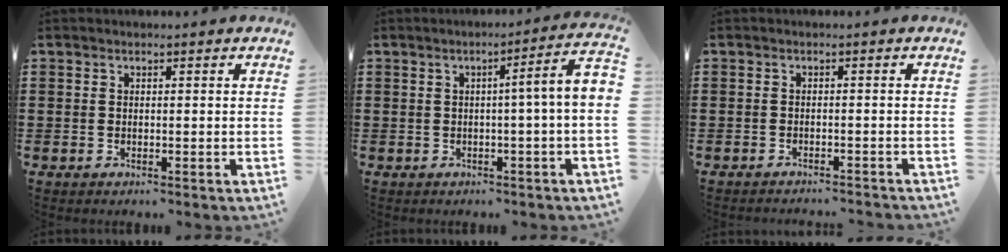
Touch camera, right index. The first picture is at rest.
{"total": 4.9, "force": [-0.5, -0.3, 4.9], "torque": [-0.080, -0.012, -0.012]}
{"total": 1.2, "force": [-1.1, -0.2, 0.1], "torque": [-0.004, 0.003, -0.023]}